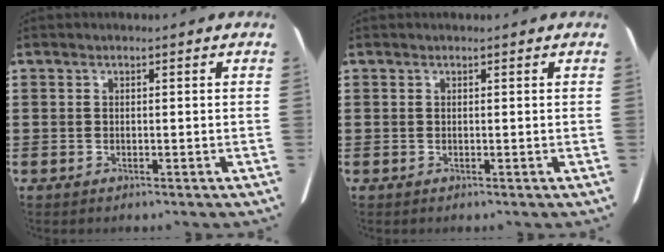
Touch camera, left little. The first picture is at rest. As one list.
[{"total": 0.0}]